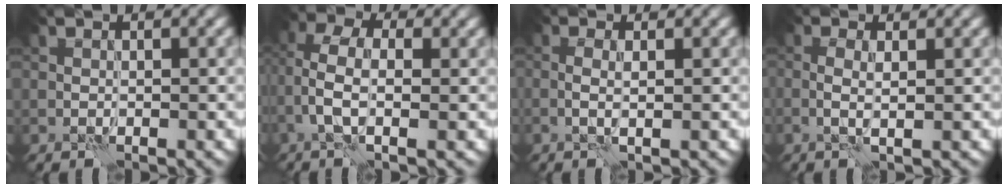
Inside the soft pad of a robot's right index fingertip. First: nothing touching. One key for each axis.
{"total": 4.2, "fx": -0.7, "fy": 2.0, "fz": 3.7, "tx": -0.086, "ty": 0.008, "tz": -0.020}
{"total": 1.6, "fx": -0.1, "fy": 0.3, "fz": 1.6, "tx": -0.031, "ty": 0.001, "tz": -0.005}
{"total": 1.9, "fx": 0.0, "fy": 0.4, "fz": 1.9, "tx": -0.037, "ty": 0.002, "tz": -0.003}